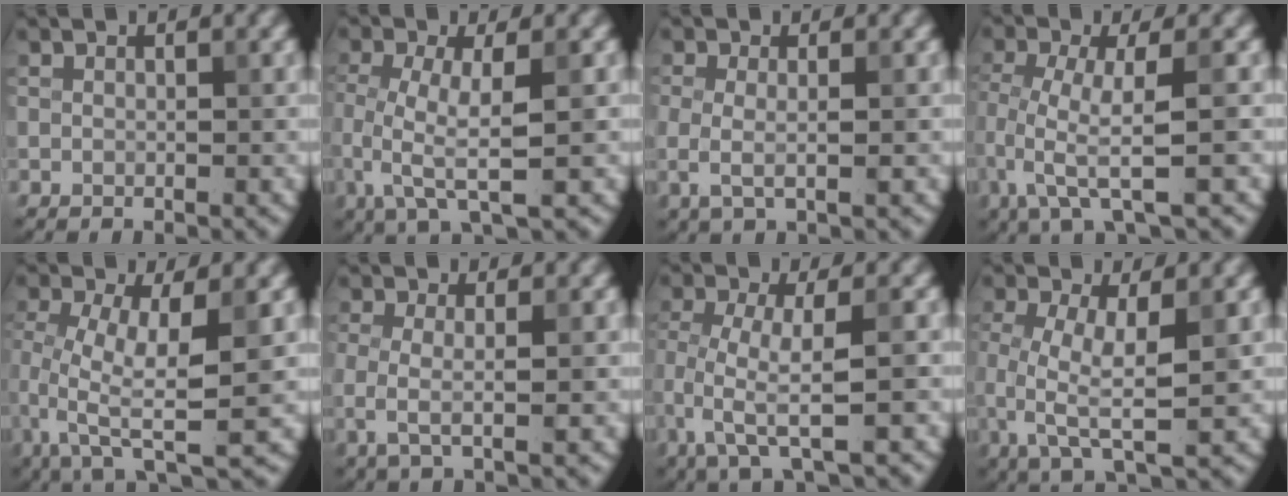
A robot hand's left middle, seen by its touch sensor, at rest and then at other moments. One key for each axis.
{"total": 5.1, "fx": -0.9, "fy": 1.5, "fz": 4.8, "tx": -0.101, "ty": -0.004, "tz": -0.017}
{"total": 2.1, "fx": -0.2, "fy": 0.6, "fz": 2.0, "tx": -0.042, "ty": -0.008, "tz": -0.006}
{"total": 5.5, "fx": -1.6, "fy": 1.3, "fz": 5.1, "tx": -0.101, "ty": -0.007, "tz": -0.034}
{"total": 7.4, "fx": -0.8, "fy": 2.4, "fz": 7.0, "tx": -0.138, "ty": -0.002, "tz": -0.018}
{"total": 2.6, "fx": -0.3, "fy": 0.7, "fz": 2.5, "tx": -0.053, "ty": -0.008, "tz": -0.007}
{"total": 5.3, "fx": -2.0, "fy": 1.2, "fz": 4.8, "tx": -0.095, "ty": -0.005, "tz": -0.041}
{"total": 6.2, "fx": -0.3, "fy": 2.3, "fz": 5.7, "tx": -0.123, "ty": -0.008, "tz": -0.004}